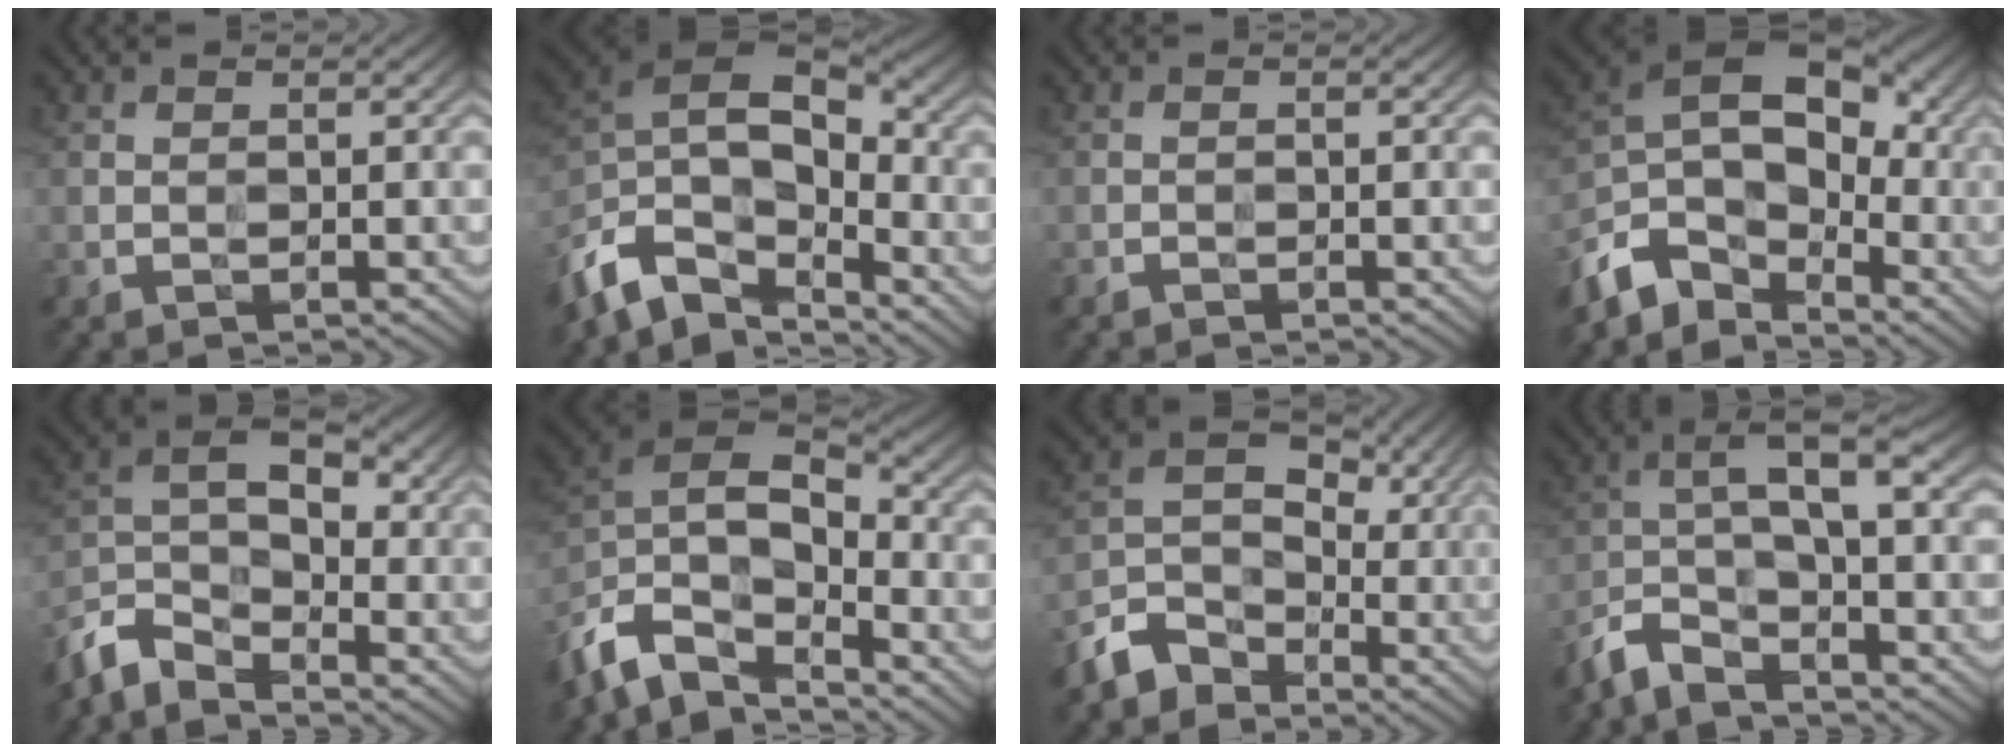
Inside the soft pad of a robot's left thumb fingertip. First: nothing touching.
{"total": 14.3, "force": [-6.6, 8.4, 9.5], "torque": [-0.225, -0.013, -0.125]}
{"total": 0.7, "force": [-0.6, 0.1, 0.4], "torque": [-0.007, 0.001, -0.011]}
{"total": 11.8, "force": [-4.9, 7.6, 7.6], "torque": [-0.153, -0.001, -0.111]}
{"total": 7.3, "force": [-5.2, 3.2, 4.0], "torque": [-0.068, -0.002, -0.125]}
{"total": 13.4, "force": [-7.4, 7.3, 8.5], "torque": [-0.191, -0.013, -0.144]}
{"total": 7.6, "force": [-4.3, 5.3, 3.4], "torque": [-0.064, -0.003, -0.105]}
{"total": 7.6, "force": [-4.0, 2.1, 6.1], "torque": [-0.120, 0.007, -0.096]}